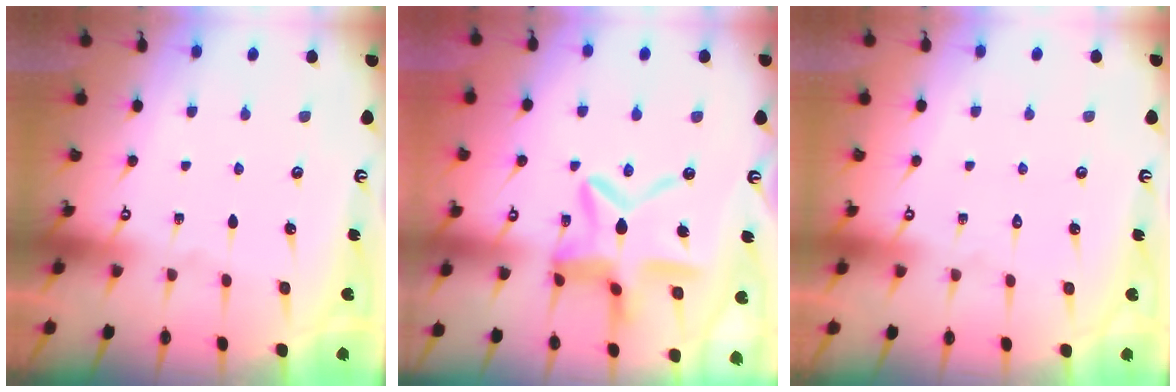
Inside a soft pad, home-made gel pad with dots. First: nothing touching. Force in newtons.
{"total": 14.2, "press": 14.1, "slide": 1.2}
{"total": 1.7, "press": 1.7, "slide": 0.1}